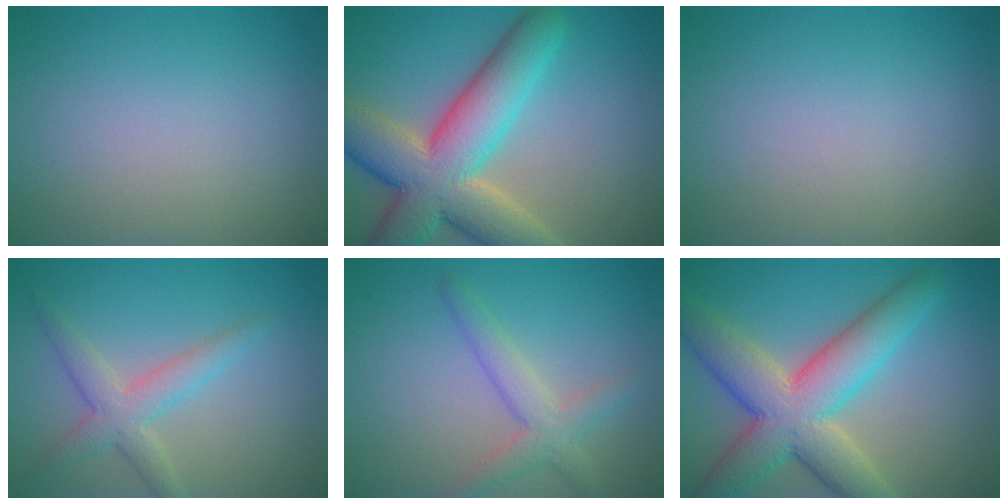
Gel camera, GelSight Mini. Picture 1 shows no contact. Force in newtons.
{"total": 11.6, "press": 11.5, "slide": 0.7}
{"total": 0.0}
{"total": 3.4, "press": 3.4, "slide": 0.0}
{"total": 3.2, "press": 3.2, "slide": 0.1}
{"total": 9.9, "press": 9.8, "slide": 0.6}